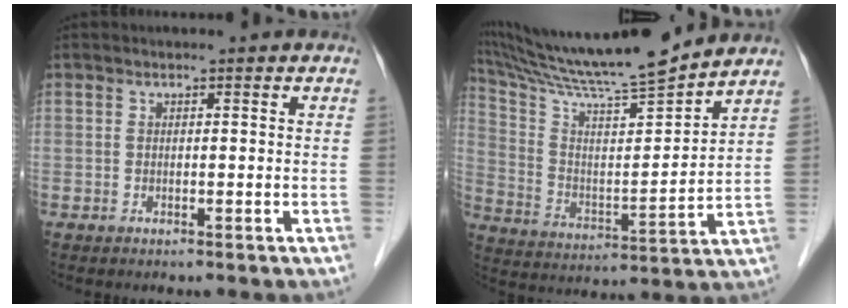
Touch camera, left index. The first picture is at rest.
{"total": 18.6, "force": [17.2, -0.9, 7.1], "torque": [-0.136, -0.017, 0.289]}